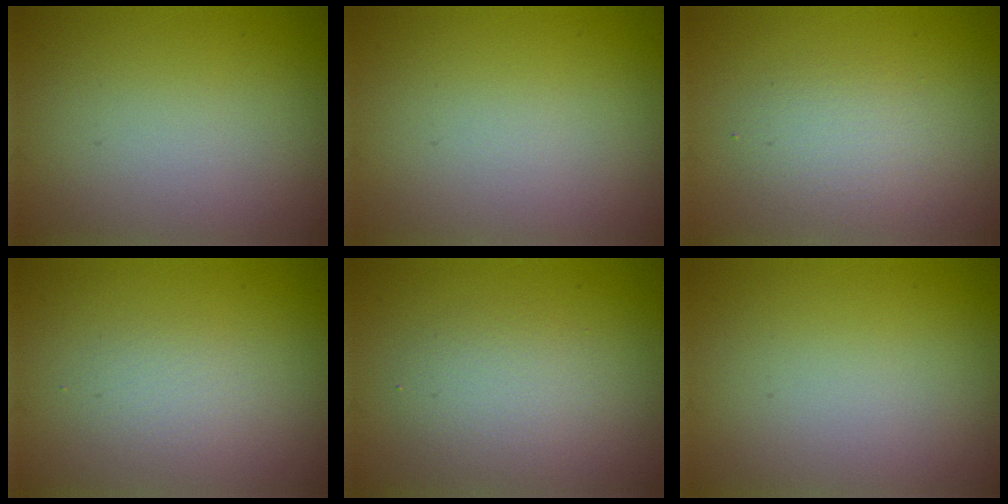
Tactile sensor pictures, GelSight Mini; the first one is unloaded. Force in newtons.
{"total": 0.0}
{"total": 2.4, "press": 2.4, "slide": 0.0}
{"total": 1.6, "press": 1.6, "slide": 0.0}
{"total": 2.7, "press": 2.6, "slide": 0.3}
{"total": 0.0}